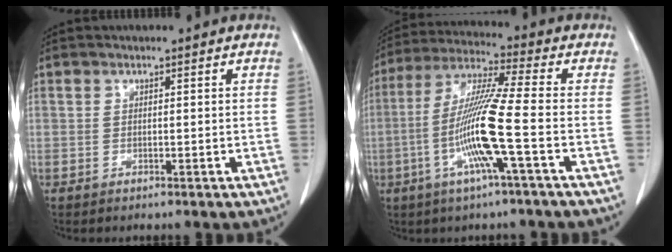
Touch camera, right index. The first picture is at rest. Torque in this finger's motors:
{"motor_torque": [1.99, -0.15, 0.50, 0.17]}